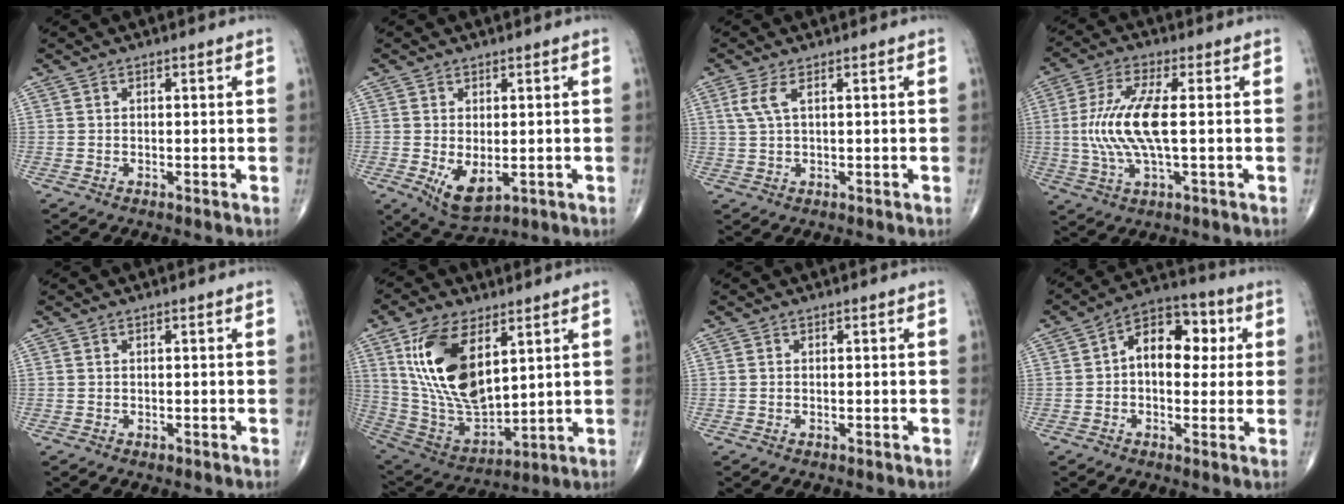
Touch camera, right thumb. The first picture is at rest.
{"total": 6.1, "force": [-1.0, 3.1, 5.2], "torque": [-0.085, -0.016, -0.002]}
{"total": 3.3, "force": [1.3, 0.9, 2.9], "torque": [-0.081, 0.006, 0.032]}
{"total": 11.4, "force": [0.2, 3.2, 10.9], "torque": [-0.254, 0.004, 0.005]}
{"total": 0.0}
{"total": 19.7, "force": [7.2, 9.9, 15.5], "torque": [-0.283, -0.031, 0.149]}
{"total": 0.0}
{"total": 11.8, "force": [1.7, 7.6, 8.9], "torque": [-0.094, 0.027, 0.016]}